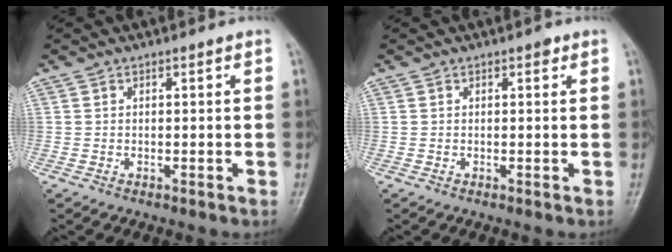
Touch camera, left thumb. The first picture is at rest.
{"total": 1.2, "force": [0.6, 0.7, 0.8], "torque": [-0.003, 0.000, 0.004]}